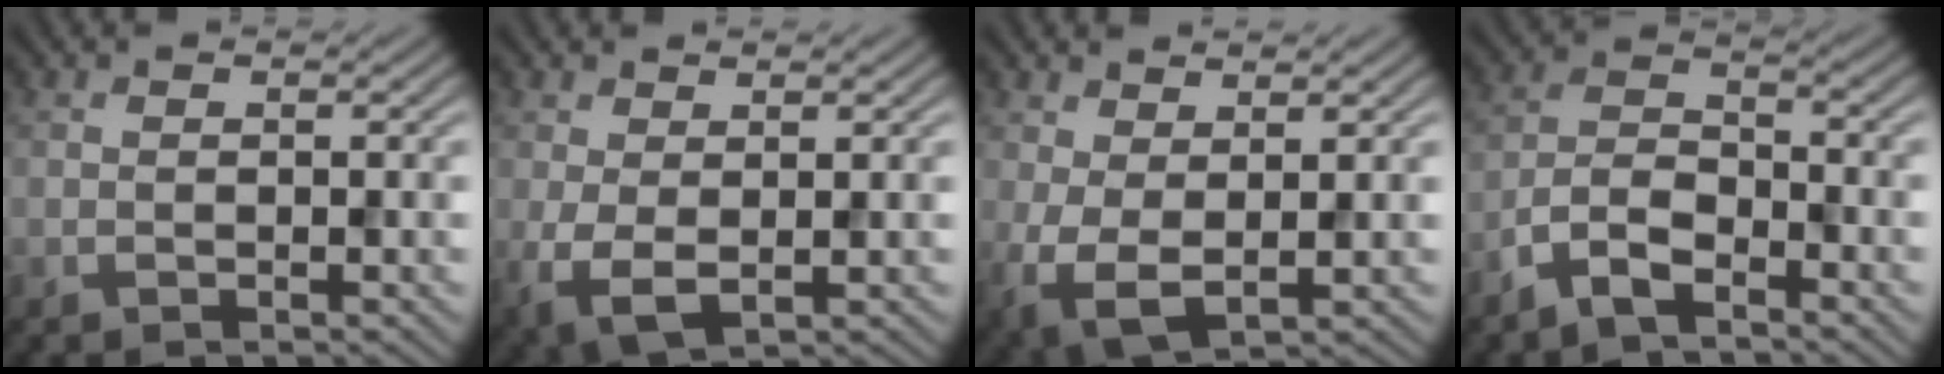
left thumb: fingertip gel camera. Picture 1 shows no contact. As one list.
[{"total": 3.7, "force": [0.4, 1.9, 3.2], "torque": [-0.080, -0.007, 0.009]}, {"total": 4.8, "force": [0.9, 2.3, 4.1], "torque": [-0.101, -0.005, 0.016]}, {"total": 5.1, "force": [-3.8, 1.8, 3.0], "torque": [-0.061, 0.001, -0.086]}]